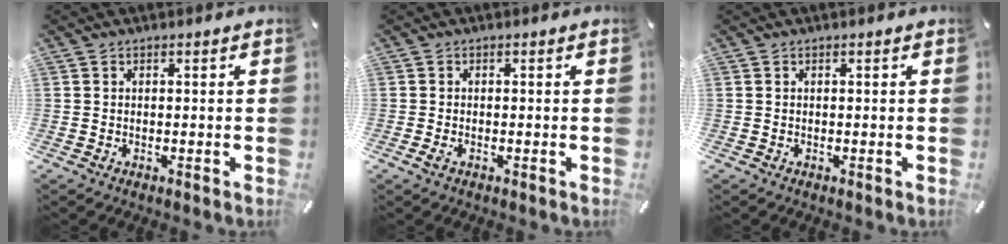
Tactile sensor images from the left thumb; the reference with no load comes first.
{"total": 1.1, "force": [-0.6, 0.7, 0.7], "torque": [-0.014, 0.001, -0.010]}
{"total": 0.0}